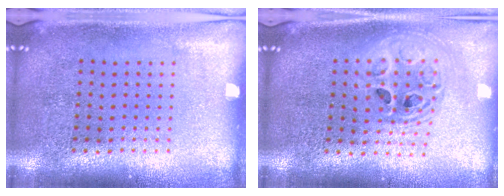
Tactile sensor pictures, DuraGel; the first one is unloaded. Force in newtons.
{"total": 1.9, "press": 1.5, "slide": 1.1}